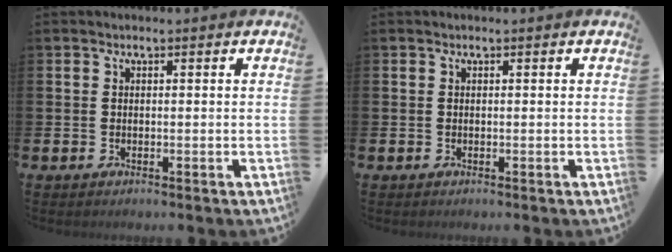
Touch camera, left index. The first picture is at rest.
{"total": 0.0}